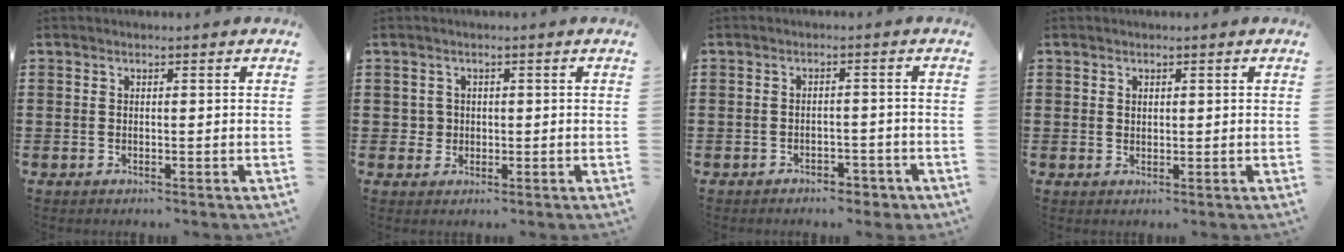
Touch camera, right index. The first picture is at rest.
{"total": 1.9, "force": [0.0, 1.9, 0.4], "torque": [-0.015, 0.010, -0.003]}
{"total": 2.3, "force": [-2.2, 0.8, 0.4], "torque": [-0.013, 0.001, -0.046]}
{"total": 0.8, "force": [0.5, 0.6, 0.2], "torque": [-0.006, 0.003, 0.010]}